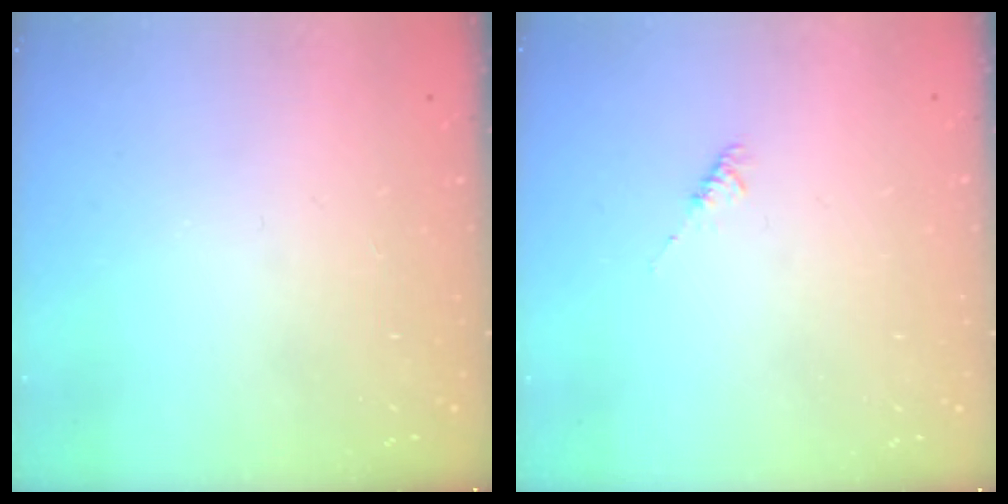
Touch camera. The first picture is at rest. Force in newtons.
{"total": 2.0, "press": 1.9, "slide": 0.4}